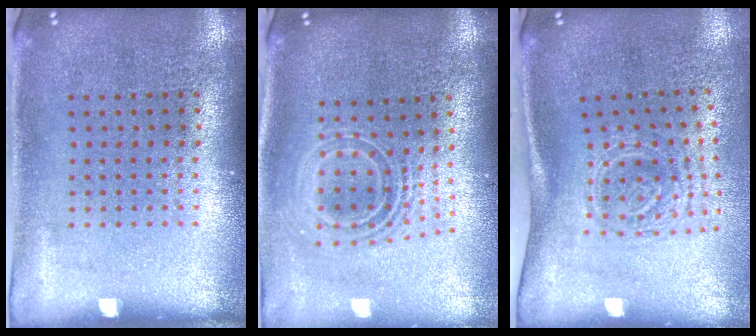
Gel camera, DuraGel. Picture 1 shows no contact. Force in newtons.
{"total": 2.1, "press": 1.5, "slide": 1.4}
{"total": 1.8, "press": 1.3, "slide": 1.3}